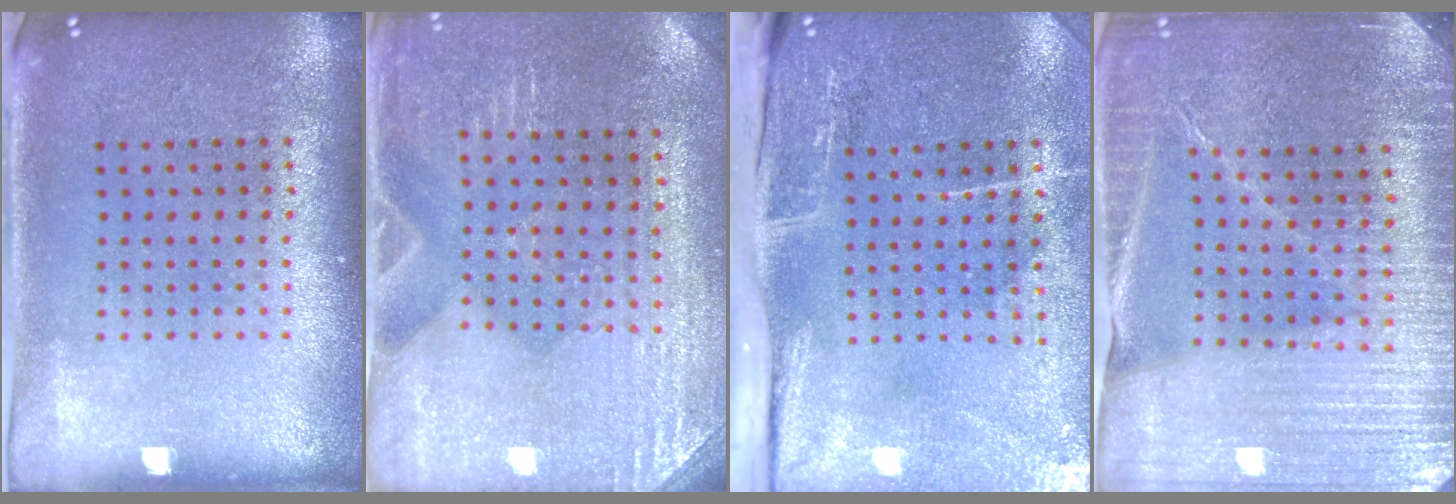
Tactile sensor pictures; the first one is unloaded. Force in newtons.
{"total": 2.9, "press": 2.9, "slide": 0.3}
{"total": 5.0, "press": 3.9, "slide": 3.1}
{"total": 4.4, "press": 4.1, "slide": 1.7}